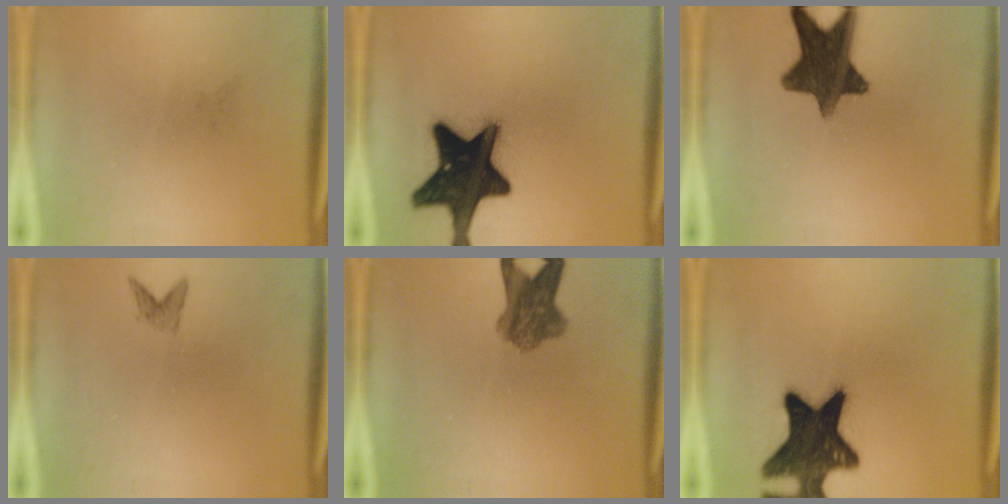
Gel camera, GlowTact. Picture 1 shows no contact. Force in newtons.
{"total": 19.3}
{"total": 12.8}
{"total": 1.1}
{"total": 6.6}
{"total": 17.7}